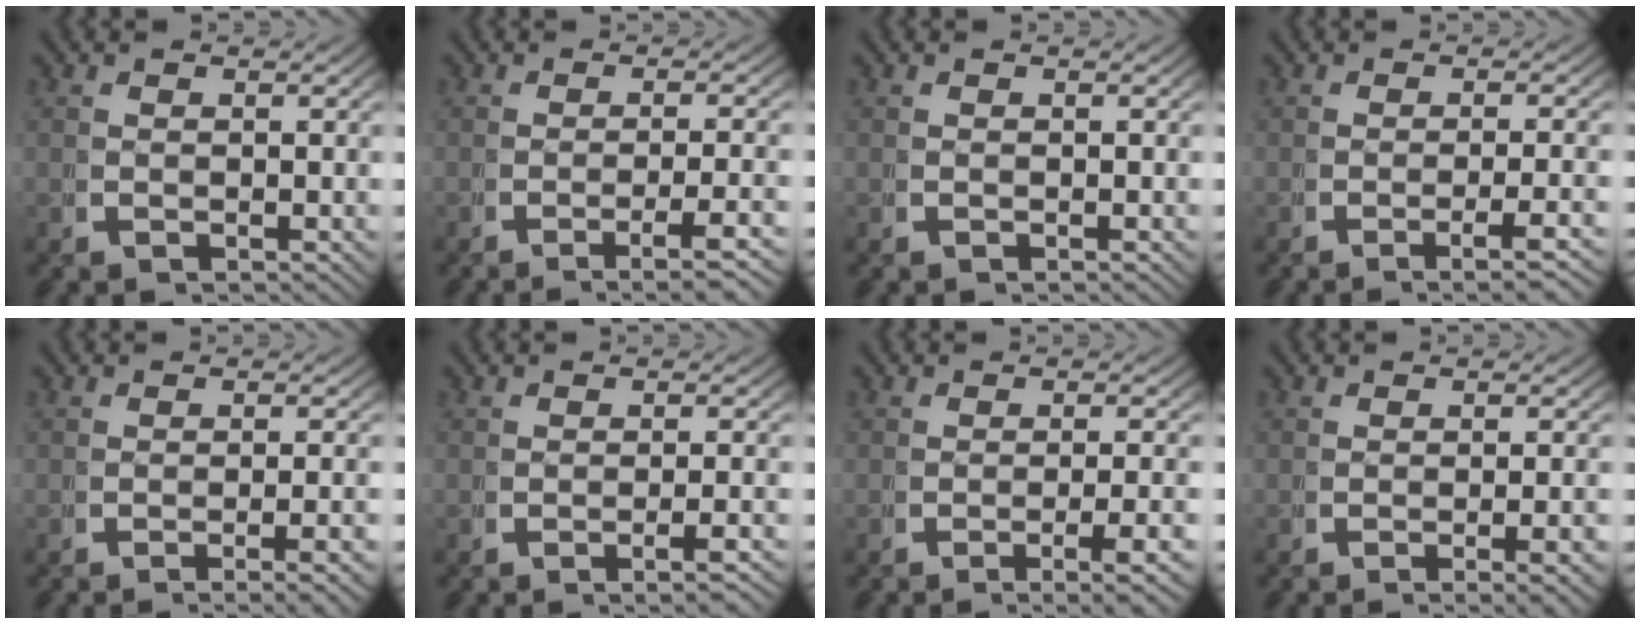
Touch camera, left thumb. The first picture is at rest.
{"total": 3.8, "force": [-2.1, 0.5, 3.1], "torque": [-0.047, -0.001, -0.033]}
{"total": 0.0}
{"total": 3.1, "force": [-1.6, 0.2, 2.6], "torque": [-0.041, 0.002, -0.027]}
{"total": 3.5, "force": [-2.4, 0.4, 2.5], "torque": [-0.034, 0.000, -0.038]}
{"total": 2.1, "force": [-1.1, -0.1, 1.8], "torque": [-0.029, 0.006, -0.021]}
{"total": 3.9, "force": [-2.0, 0.6, 3.3], "torque": [-0.049, -0.002, -0.031]}
{"total": 2.8, "force": [-1.7, 0.2, 2.2], "torque": [-0.033, -0.001, -0.028]}